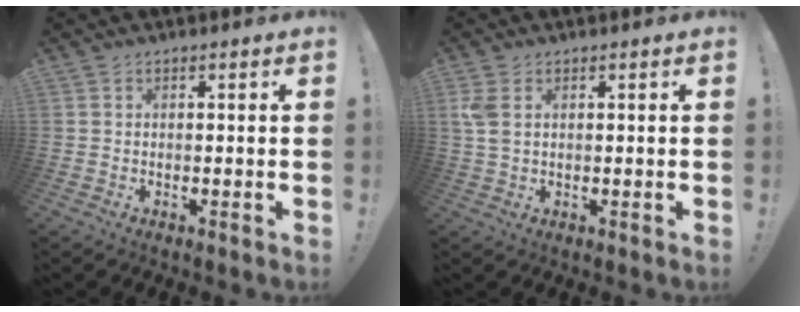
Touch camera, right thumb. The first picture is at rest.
{"total": 4.3, "force": [1.3, 2.4, 3.4], "torque": [-0.080, -0.002, 0.024]}